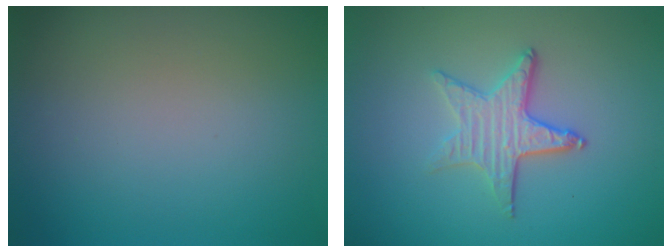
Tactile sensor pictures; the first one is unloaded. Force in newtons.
{"total": 3.5, "press": 2.9, "slide": 2.0}